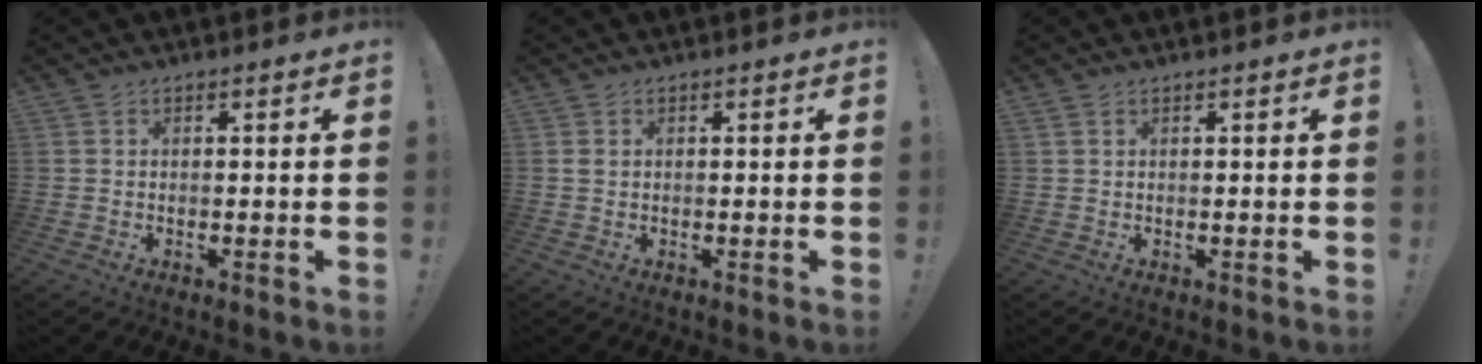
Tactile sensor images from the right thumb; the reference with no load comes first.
{"total": 0.9, "force": [0.4, 0.6, 0.6], "torque": [-0.006, 0.001, 0.005]}
{"total": 0.7, "force": [-0.3, -0.4, -0.4], "torque": [0.005, 0.005, -0.006]}